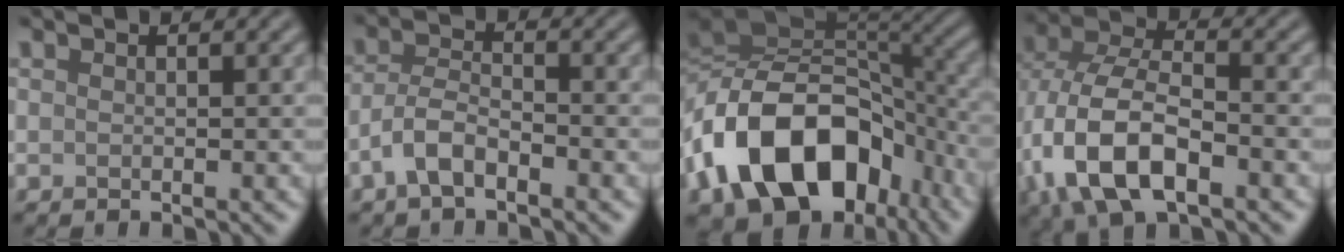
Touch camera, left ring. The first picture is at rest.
{"total": 3.5, "force": [-2.0, 1.4, 2.5], "torque": [-0.051, 0.007, -0.049]}
{"total": 15.5, "force": [-6.2, 10.3, 9.9], "torque": [-0.180, 0.014, -0.116]}
{"total": 10.0, "force": [-3.3, 5.3, 7.8], "torque": [-0.169, -0.003, -0.071]}